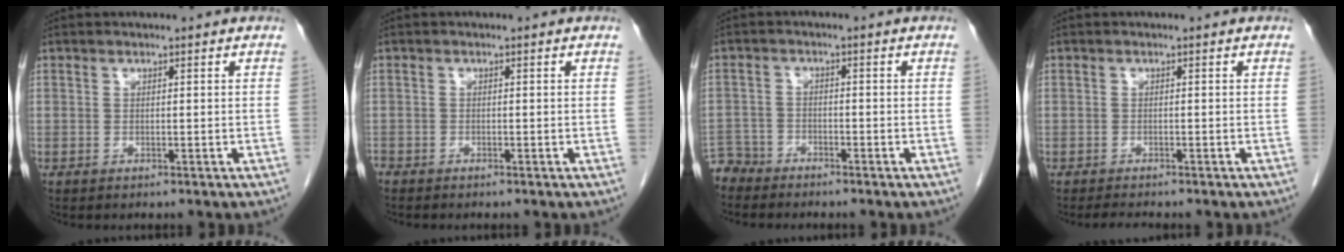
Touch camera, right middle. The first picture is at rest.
{"total": 1.0, "force": [-1.0, 0.3, 0.0], "torque": [-0.004, -0.002, -0.022]}
{"total": 4.5, "force": [-4.2, 1.4, -0.7], "torque": [0.018, -0.007, -0.086]}
{"total": 1.9, "force": [-1.7, 0.1, 0.8], "torque": [-0.018, -0.007, -0.025]}